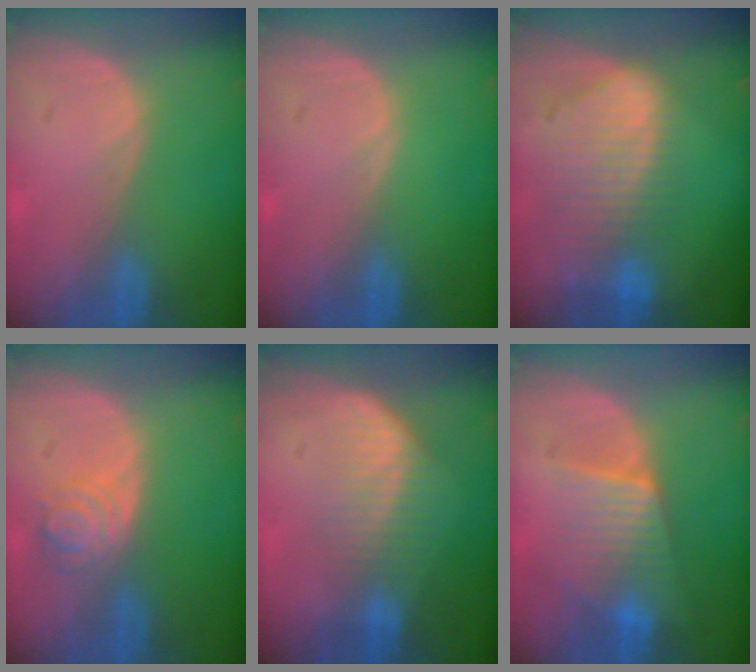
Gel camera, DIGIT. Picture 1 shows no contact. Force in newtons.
{"total": 0.0}
{"total": 9.1, "press": 8.0, "slide": 4.3}
{"total": 4.0, "press": 4.0, "slide": 0.5}
{"total": 6.5, "press": 6.0, "slide": 2.4}
{"total": 6.3, "press": 6.3, "slide": 0.8}